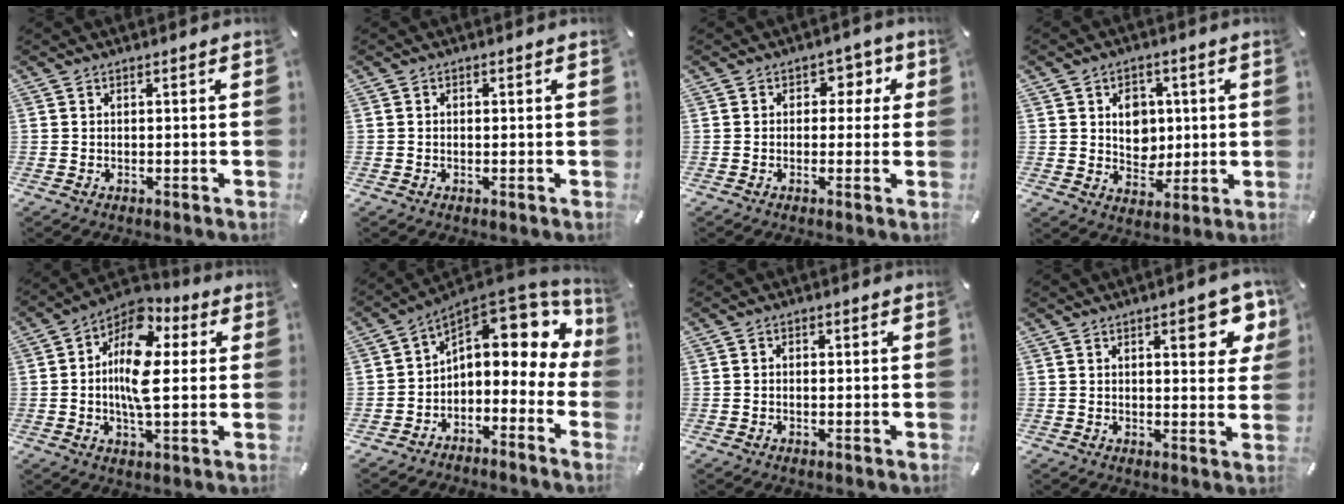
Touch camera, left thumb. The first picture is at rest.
{"total": 0.8, "force": [-0.2, 0.6, 0.4], "torque": [-0.008, 0.003, -0.005]}
{"total": 4.4, "force": [0.5, 3.8, 2.1], "torque": [-0.012, 0.000, -0.001]}
{"total": 7.6, "force": [1.3, 6.6, 3.5], "torque": [-0.037, -0.003, 0.019]}
{"total": 14.0, "force": [2.0, 7.5, 11.6], "torque": [-0.230, -0.018, 0.028]}
{"total": 11.3, "force": [5.1, 6.5, 7.7], "torque": [-0.109, -0.047, 0.082]}
{"total": 1.2, "force": [-0.2, 1.0, 0.7], "torque": [-0.013, 0.005, -0.005]}
{"total": 9.9, "force": [4.3, 3.7, 8.1], "torque": [-0.094, -0.018, 0.064]}